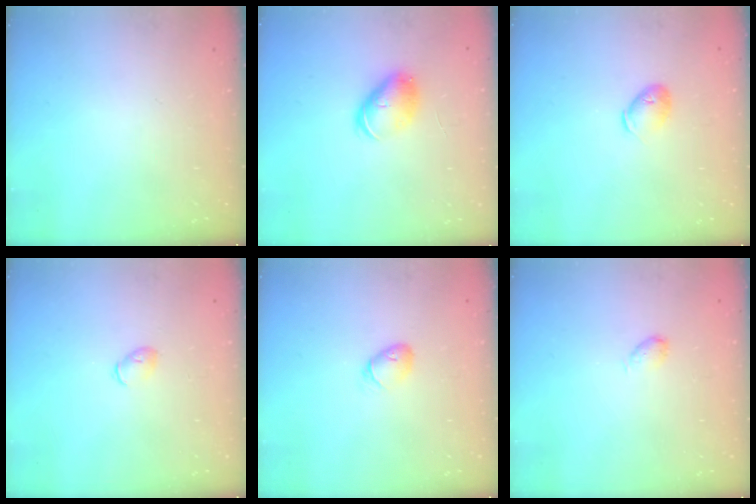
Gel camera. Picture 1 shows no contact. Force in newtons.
{"total": 8.3, "press": 8.2, "slide": 0.9}
{"total": 7.8, "press": 7.6, "slide": 1.7}
{"total": 3.3, "press": 3.2, "slide": 0.7}
{"total": 5.7, "press": 5.6, "slide": 1.2}
{"total": 4.2, "press": 4.2, "slide": 0.8}